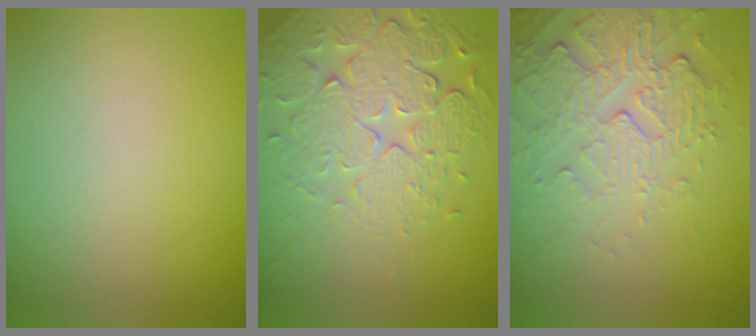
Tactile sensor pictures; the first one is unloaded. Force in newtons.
{"total": 6.7, "press": 5.1, "slide": 4.4}
{"total": 5.5, "press": 3.5, "slide": 4.2}